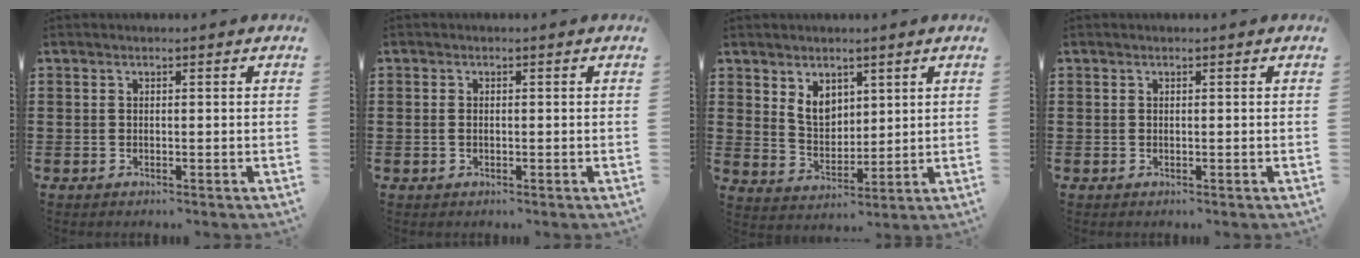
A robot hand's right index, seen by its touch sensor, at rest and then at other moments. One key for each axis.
{"total": 0.8, "fx": -0.1, "fy": 0.6, "fz": 0.6, "tx": -0.015, "ty": 0.003, "tz": -0.004}
{"total": 5.1, "fx": 2.6, "fy": 3.6, "fz": 2.5, "tx": -0.055, "ty": 0.007, "tz": 0.046}
{"total": 0.0}